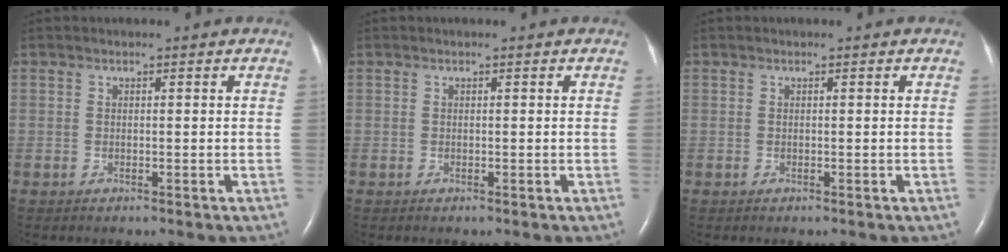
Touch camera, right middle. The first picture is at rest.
{"total": 0.0}
{"total": 0.0}